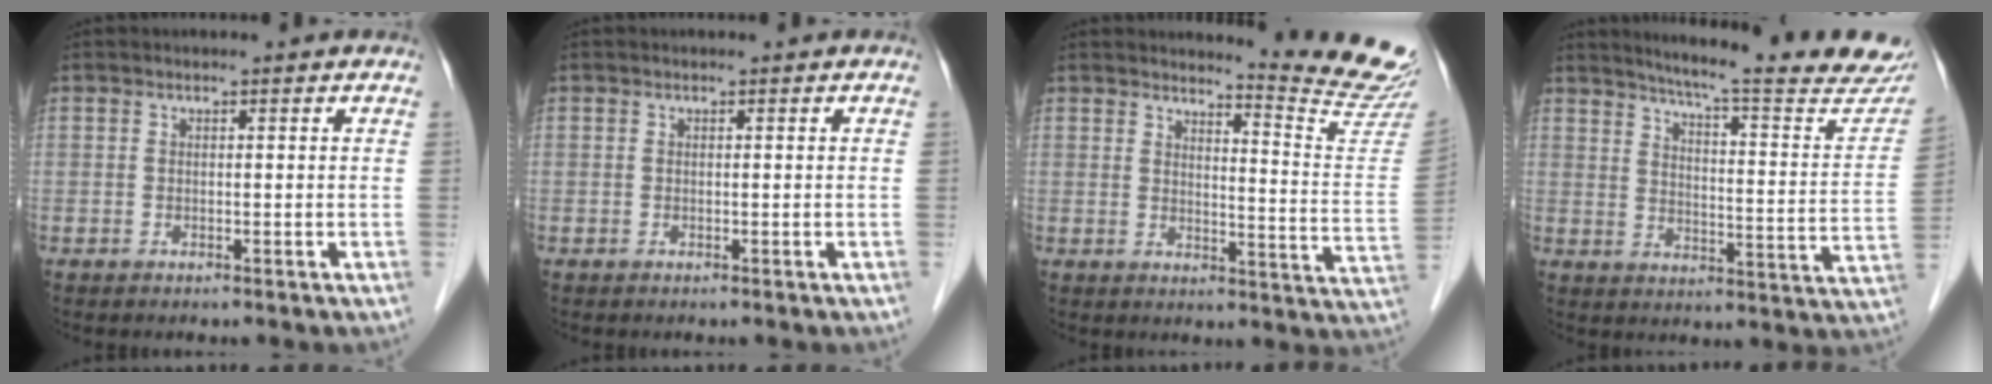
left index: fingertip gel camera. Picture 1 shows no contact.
{"total": 0.0}
{"total": 12.1, "force": [11.8, -2.1, 2.1], "torque": [-0.028, -0.127, 0.127]}
{"total": 22.1, "force": [19.8, 1.2, 9.6], "torque": [-0.127, -0.071, 0.236]}